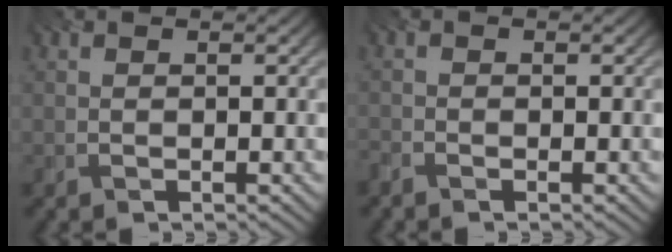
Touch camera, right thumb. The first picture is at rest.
{"total": 1.3, "force": [-1.2, 0.2, 0.3], "torque": [-0.013, -0.007, -0.031]}